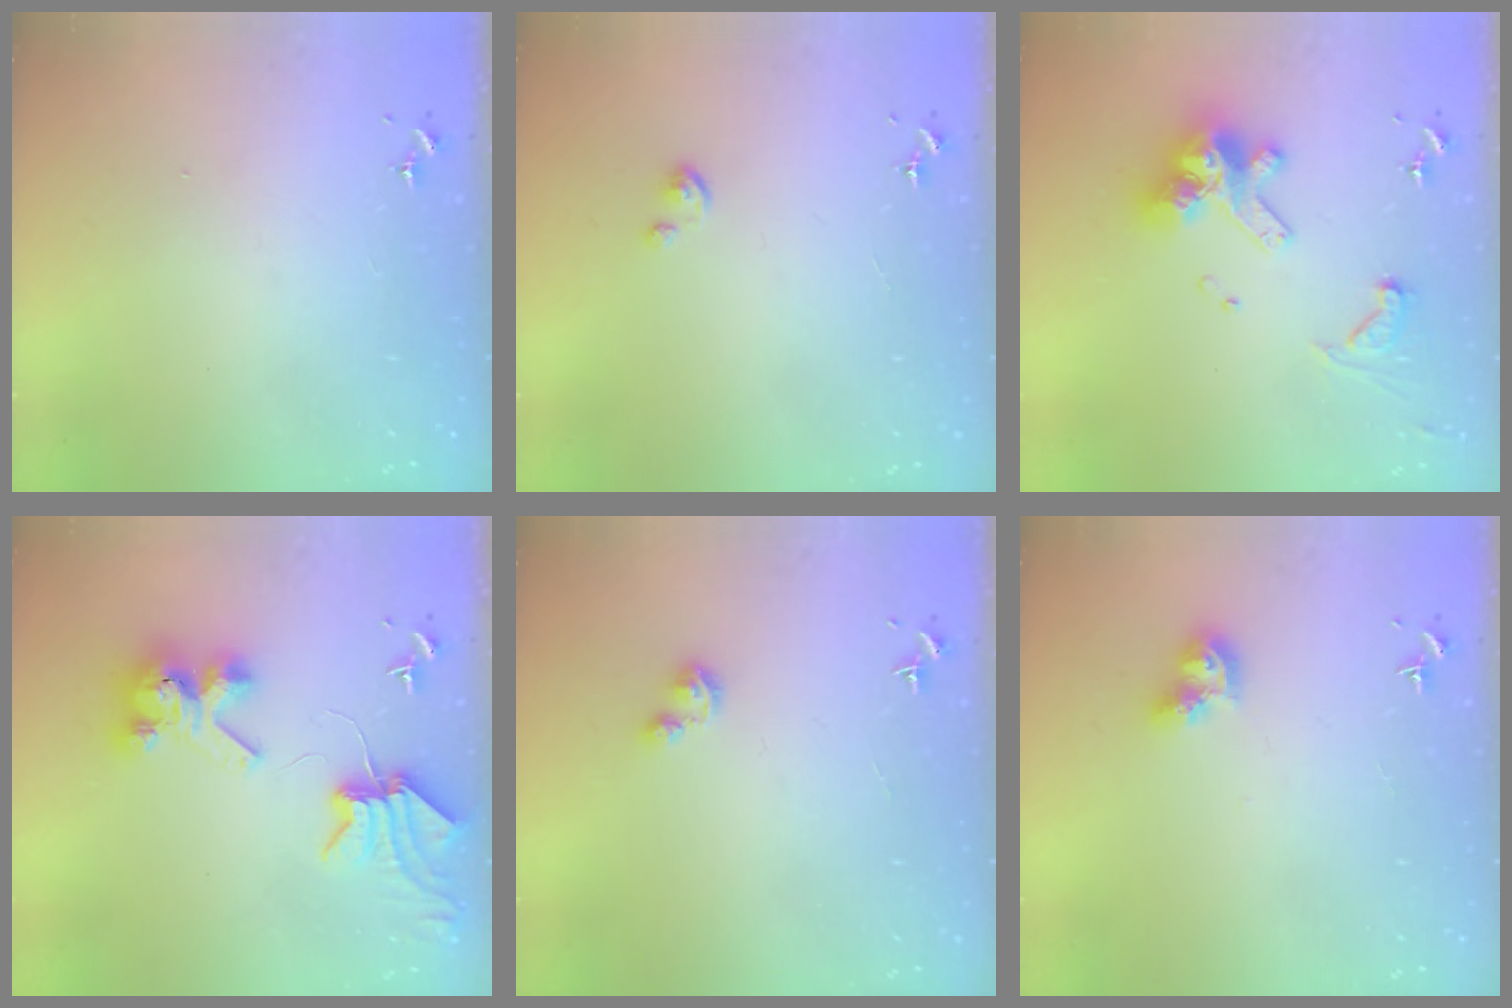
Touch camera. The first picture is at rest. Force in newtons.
{"total": 1.9, "press": 1.9, "slide": 0.2}
{"total": 15.8, "press": 15.7, "slide": 1.9}
{"total": 8.1, "press": 8.0, "slide": 1.1}
{"total": 2.2, "press": 2.2, "slide": 0.2}
{"total": 9.3, "press": 9.2, "slide": 1.2}